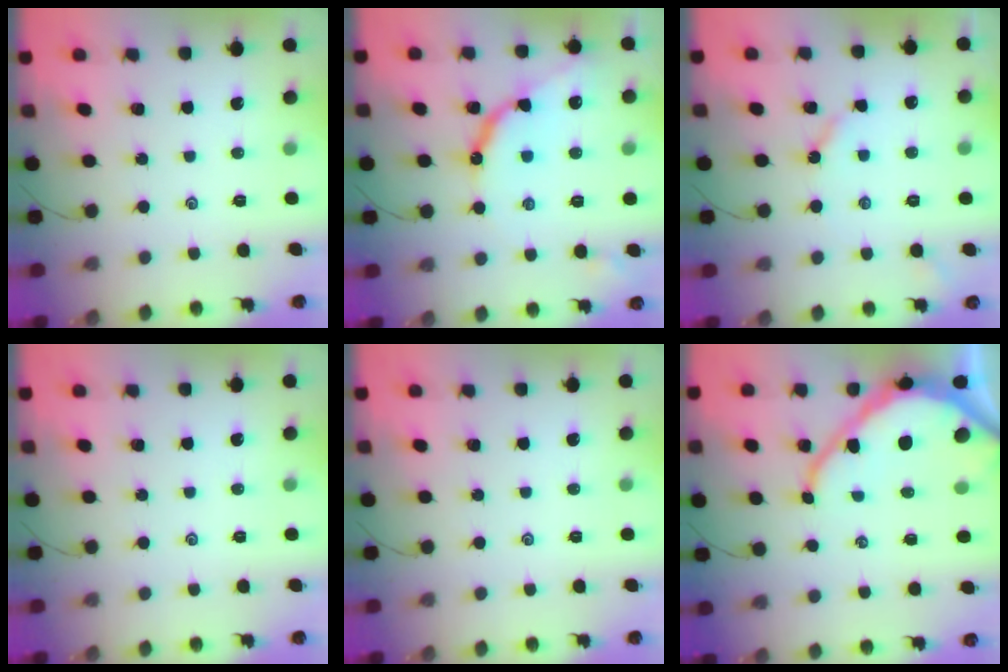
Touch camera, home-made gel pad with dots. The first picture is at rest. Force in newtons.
{"total": 10.8, "press": 10.8, "slide": 0.7}
{"total": 4.3, "press": 4.3, "slide": 0.4}
{"total": 0.0}
{"total": 0.0}
{"total": 12.9, "press": 12.9, "slide": 1.1}